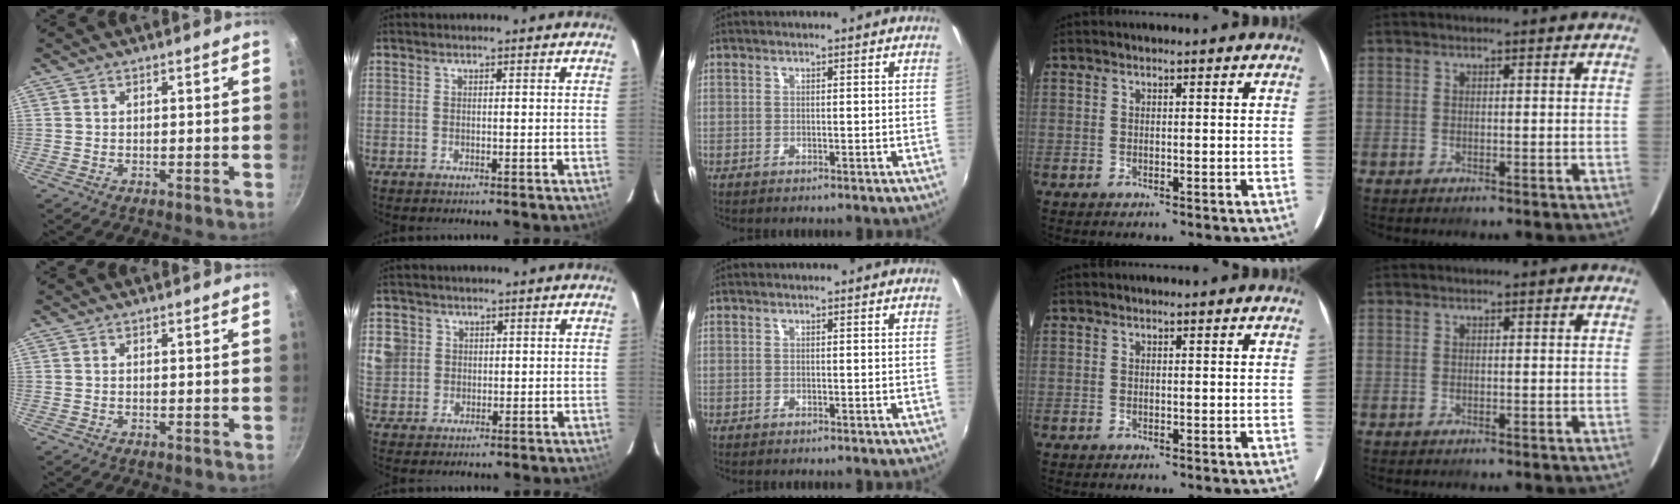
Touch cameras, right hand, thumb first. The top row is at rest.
{"index": {"total": 5.8, "force": [1.0, 5.6, 1.3], "torque": [-0.020, 0.029, 0.025]}}